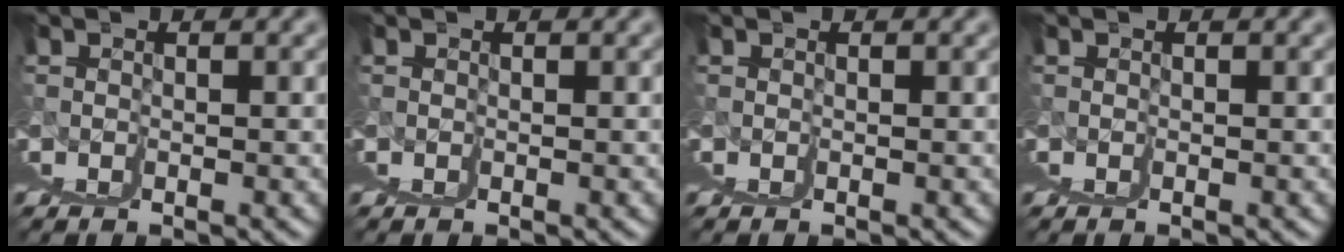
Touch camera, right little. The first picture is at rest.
{"total": 0.0}
{"total": 0.0}
{"total": 0.0}